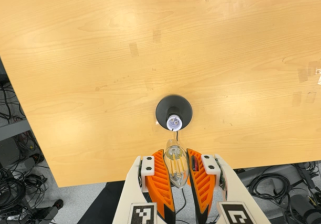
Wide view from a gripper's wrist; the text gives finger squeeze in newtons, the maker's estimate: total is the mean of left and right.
{"total": 20.8, "left": 25.0, "right": 16.6}